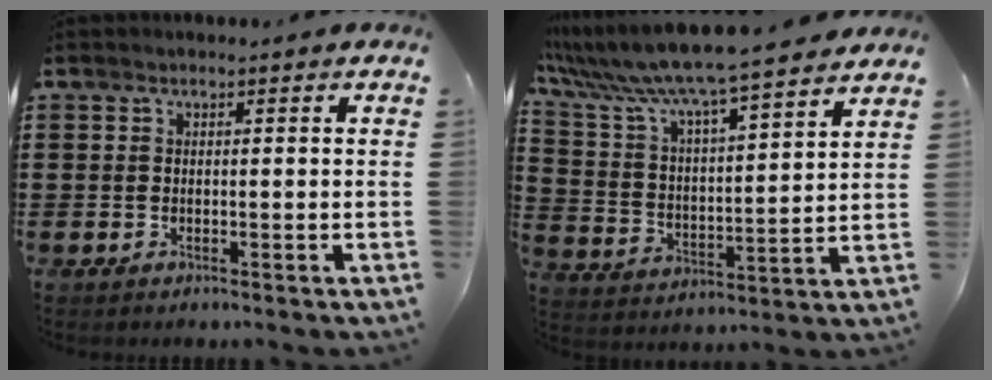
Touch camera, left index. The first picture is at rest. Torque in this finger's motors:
{"motor_torque": [2.14, 0.00, 1.05, 0.21]}